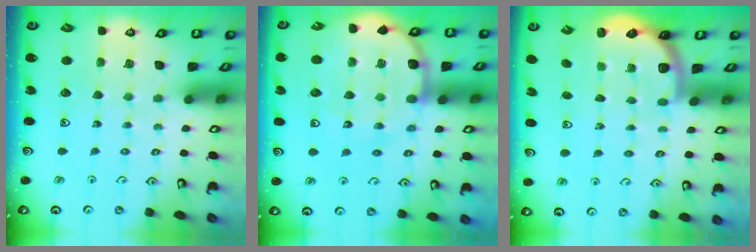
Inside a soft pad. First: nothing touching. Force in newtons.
{"total": 13.7, "press": 13.4, "slide": 3.0}
{"total": 2.5, "press": 2.1, "slide": 1.4}